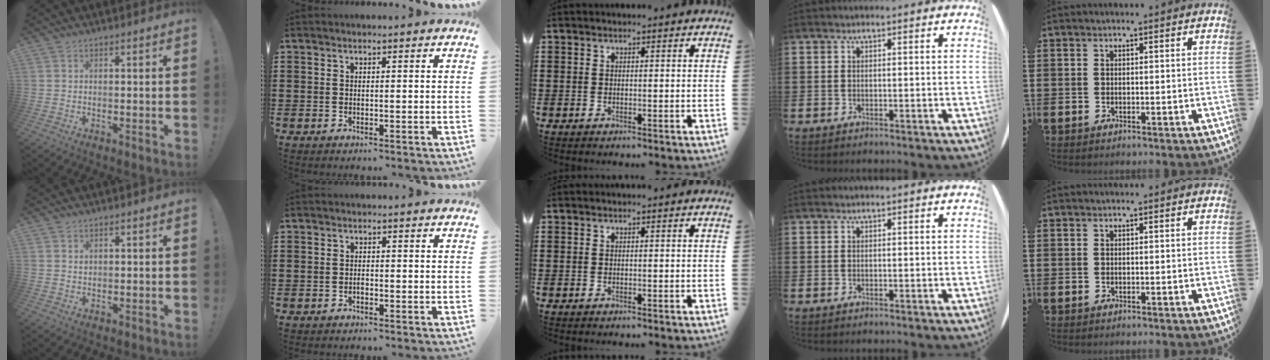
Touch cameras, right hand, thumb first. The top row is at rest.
{"thumb": {"total": 1.0, "force": [0.7, 0.6, 0.2], "torque": [0.003, -0.004, 0.012]}, "index": {"total": 0.8, "force": [-0.5, 0.6, 0.4], "torque": [-0.008, 0.000, -0.010]}}